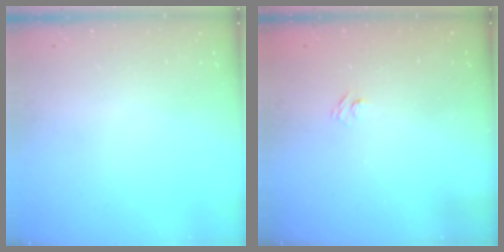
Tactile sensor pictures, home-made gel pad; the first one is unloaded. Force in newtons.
{"total": 2.7, "press": 2.5, "slide": 0.9}